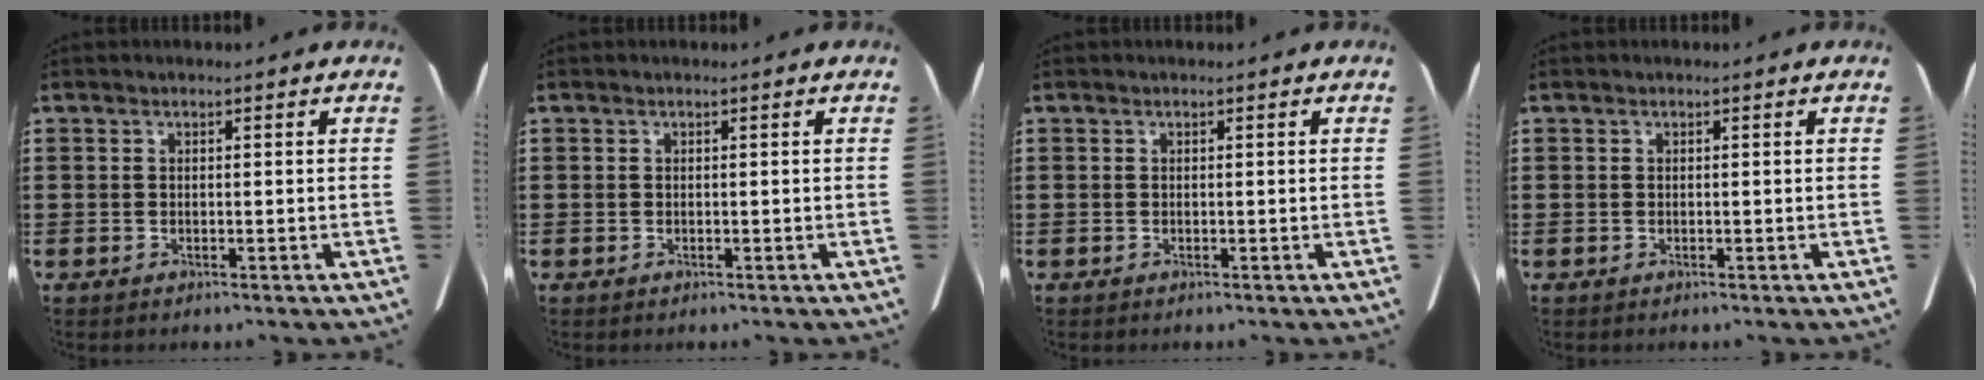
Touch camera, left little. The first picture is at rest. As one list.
[{"total": 0.0}, {"total": 0.0}, {"total": 0.0}]